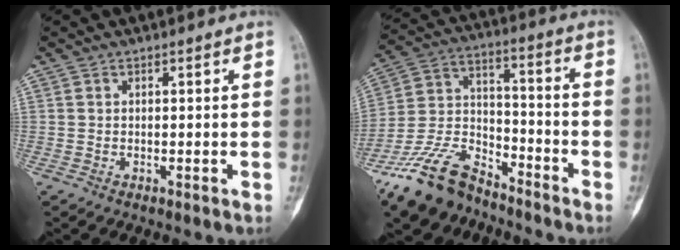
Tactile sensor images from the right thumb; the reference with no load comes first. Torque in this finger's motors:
{"motor_torque": [1.85, -0.02, 0.84, -1.44, 0.31]}